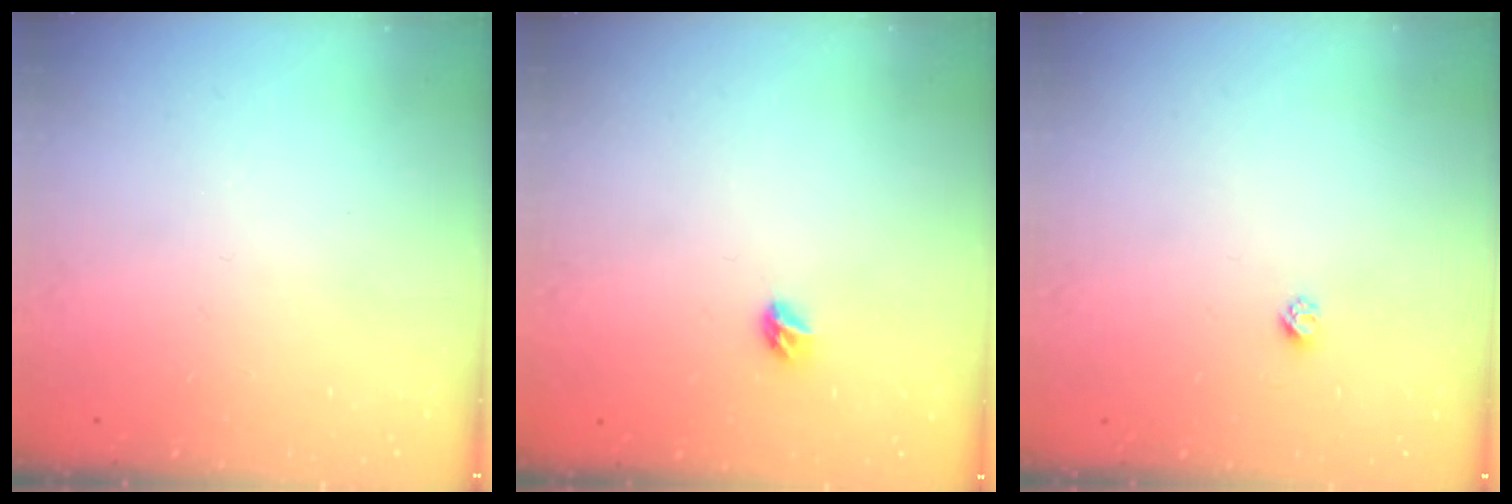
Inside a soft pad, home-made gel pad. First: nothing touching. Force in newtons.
{"total": 4.5, "press": 4.4, "slide": 0.9}
{"total": 2.3, "press": 2.3, "slide": 0.2}